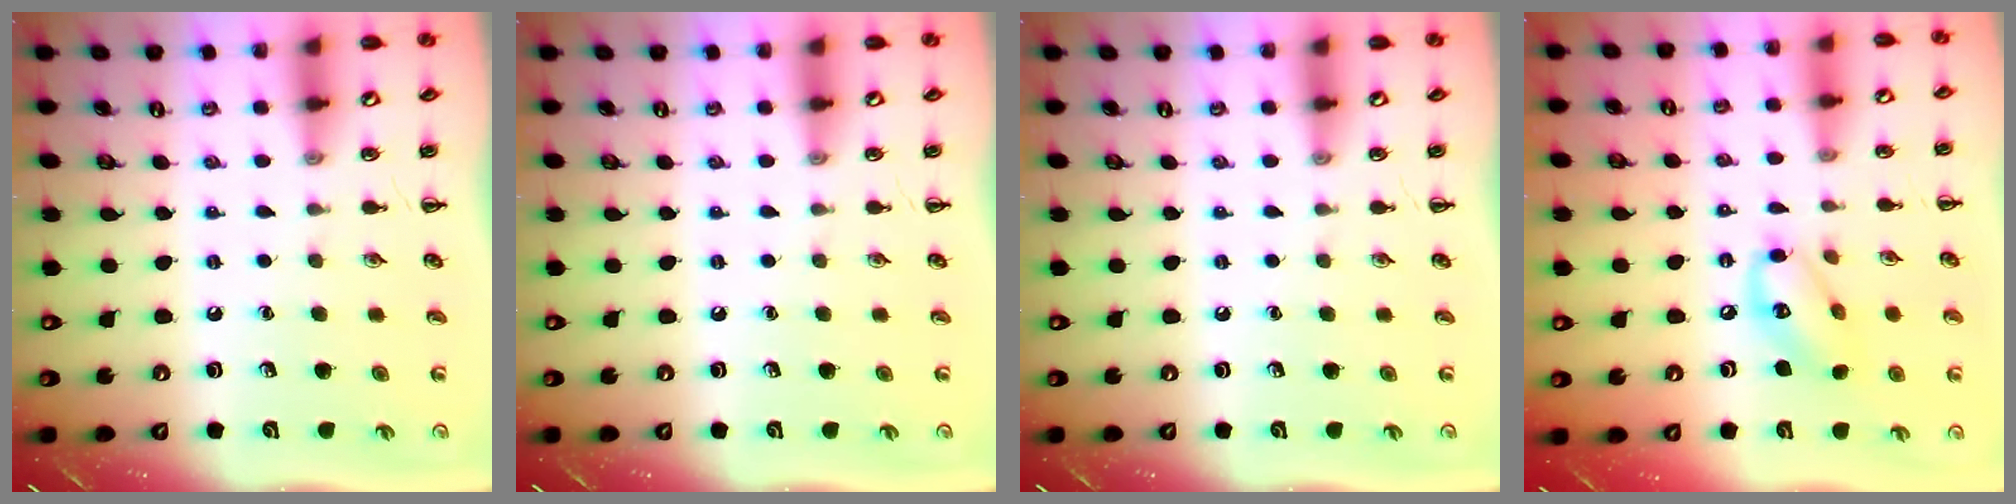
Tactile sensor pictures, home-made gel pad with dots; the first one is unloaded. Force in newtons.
{"total": 0.0}
{"total": 0.0}
{"total": 11.3, "press": 11.1, "slide": 2.0}